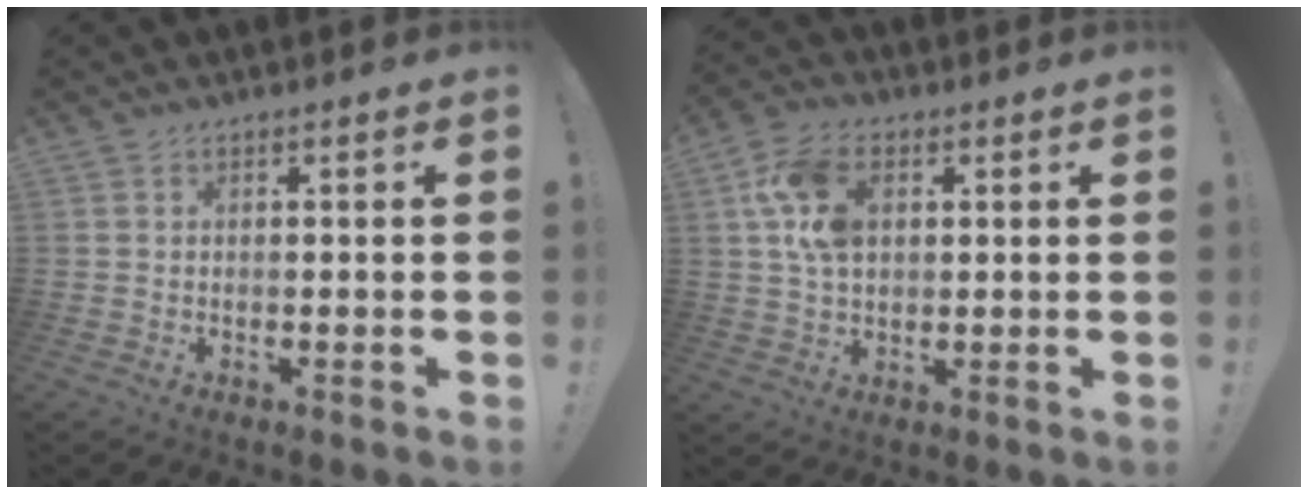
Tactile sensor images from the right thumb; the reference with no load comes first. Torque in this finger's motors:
{"motor_torque": [1.00, 1.46, 0.73, 0.28, 0.15]}